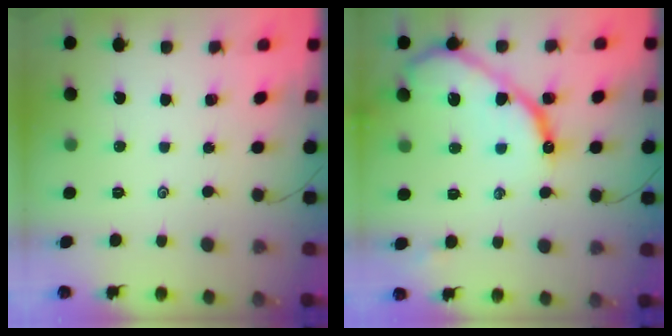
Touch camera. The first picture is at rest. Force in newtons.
{"total": 14.0, "press": 14.0, "slide": 0.9}